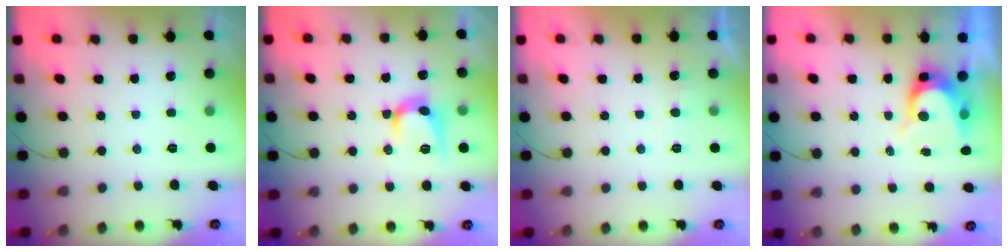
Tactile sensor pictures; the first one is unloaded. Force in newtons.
{"total": 10.7, "press": 10.7, "slide": 0.6}
{"total": 3.8, "press": 3.7, "slide": 0.2}
{"total": 7.0, "press": 6.9, "slide": 0.8}